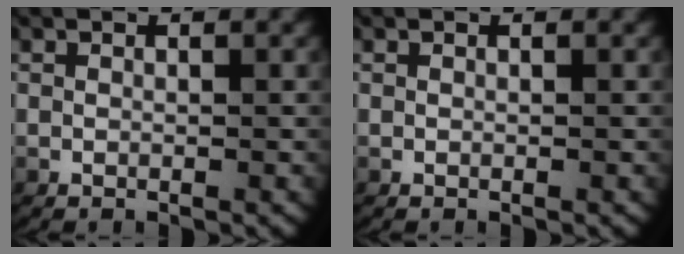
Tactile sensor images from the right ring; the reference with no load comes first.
{"total": 0.0}